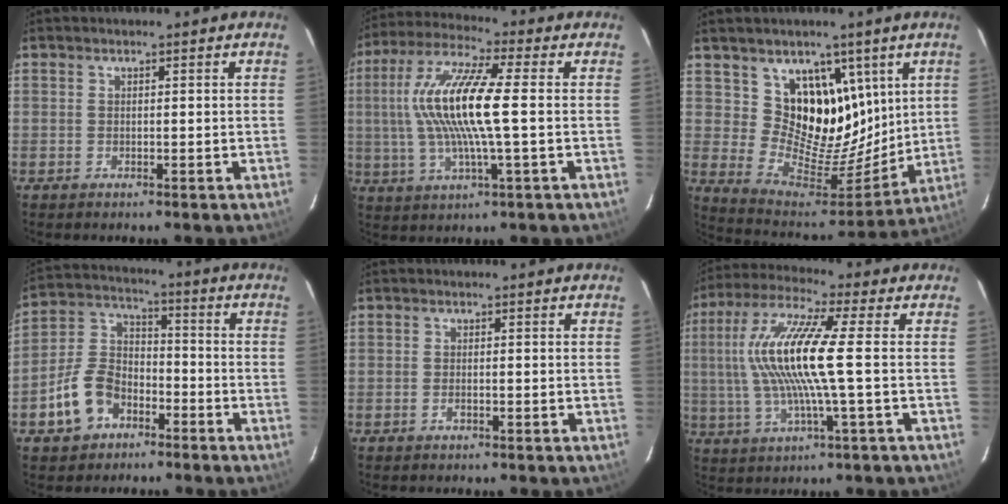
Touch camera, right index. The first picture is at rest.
{"total": 14.5, "force": [0.4, 1.7, 14.4], "torque": [-0.283, 0.007, 0.004]}
{"total": 15.6, "force": [7.8, 11.7, 6.9], "torque": [-0.114, -0.027, 0.151]}
{"total": 10.6, "force": [-5.6, 7.3, 5.2], "torque": [-0.121, 0.030, -0.095]}
{"total": 1.0, "force": [-0.5, 0.5, 0.8], "torque": [-0.017, 0.000, -0.008]}
{"total": 13.9, "force": [0.4, 0.8, 13.9], "torque": [-0.275, 0.006, 0.005]}